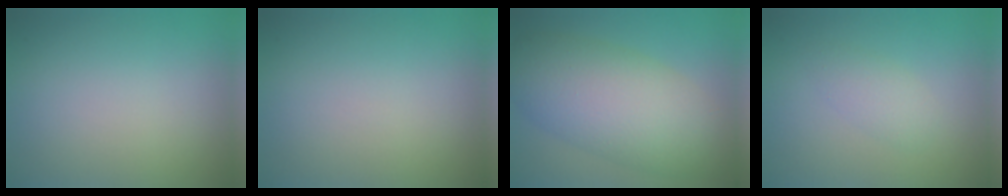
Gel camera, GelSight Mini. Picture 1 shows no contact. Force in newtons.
{"total": 0.0}
{"total": 8.9, "press": 8.9, "slide": 0.2}
{"total": 1.7, "press": 1.7, "slide": 0.1}